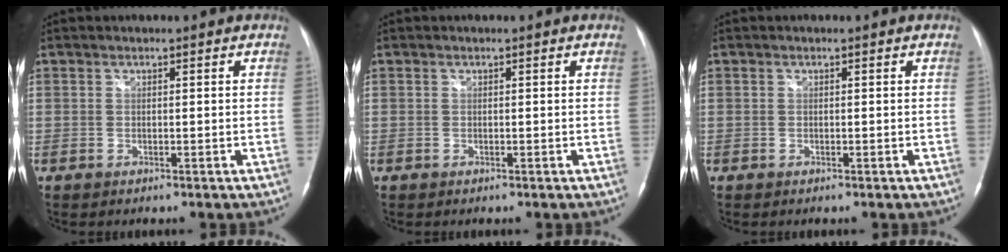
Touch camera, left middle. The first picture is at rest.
{"total": 0.0}
{"total": 0.0}